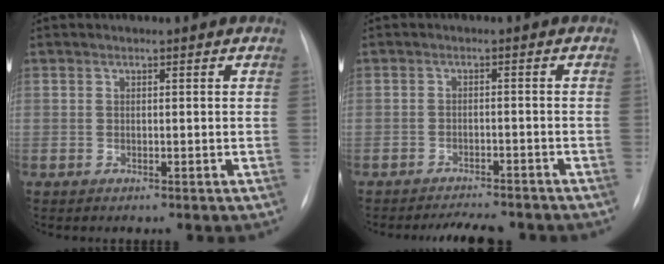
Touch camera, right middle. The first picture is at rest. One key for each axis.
{"total": 6.4, "fx": -5.9, "fy": 1.4, "fz": 1.9, "tx": -0.021, "ty": -0.004, "tz": -0.081}